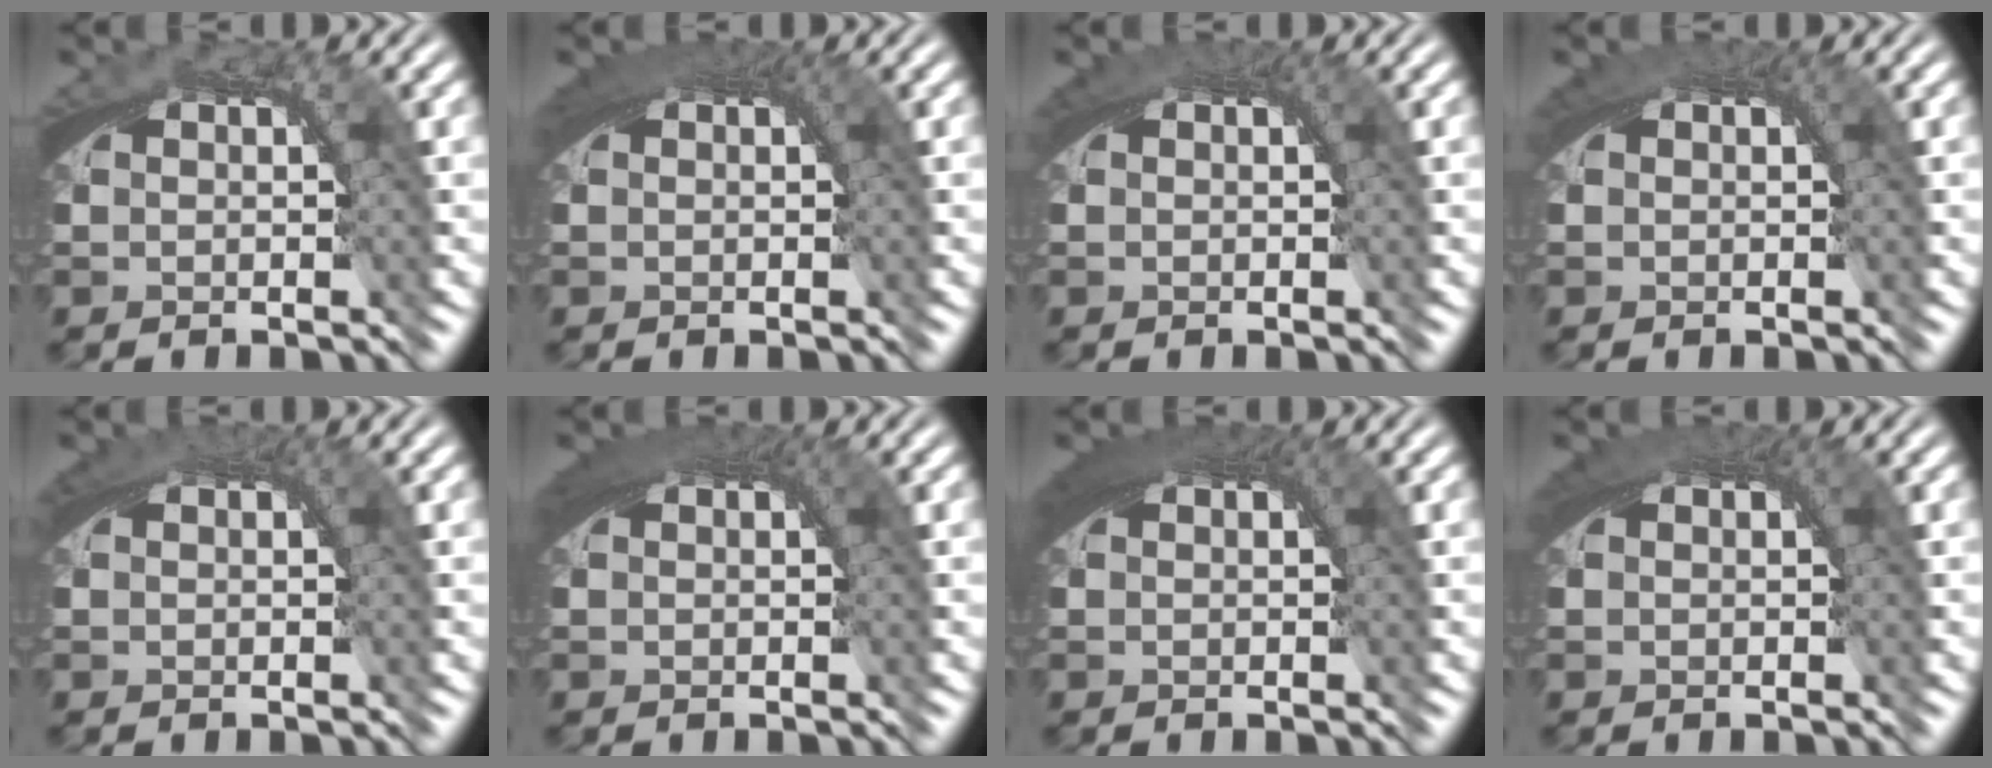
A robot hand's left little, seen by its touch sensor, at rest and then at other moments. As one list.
[{"total": 2.1, "force": [0.6, 1.2, 1.7], "torque": [-0.026, -0.005, 0.011]}, {"total": 1.5, "force": [0.4, 0.9, 1.0], "torque": [-0.019, -0.005, 0.008]}, {"total": 1.5, "force": [0.5, 0.9, 1.0], "torque": [-0.016, -0.005, 0.008]}, {"total": 1.2, "force": [0.4, 0.8, 0.8], "torque": [-0.014, -0.004, 0.006]}, {"total": 2.6, "force": [0.7, 1.4, 2.1], "torque": [-0.034, -0.006, 0.012]}, {"total": 3.2, "force": [0.8, 1.7, 2.6], "torque": [-0.042, -0.005, 0.014]}, {"total": 1.9, "force": [0.6, 1.2, 1.4], "torque": [-0.024, -0.005, 0.009]}]